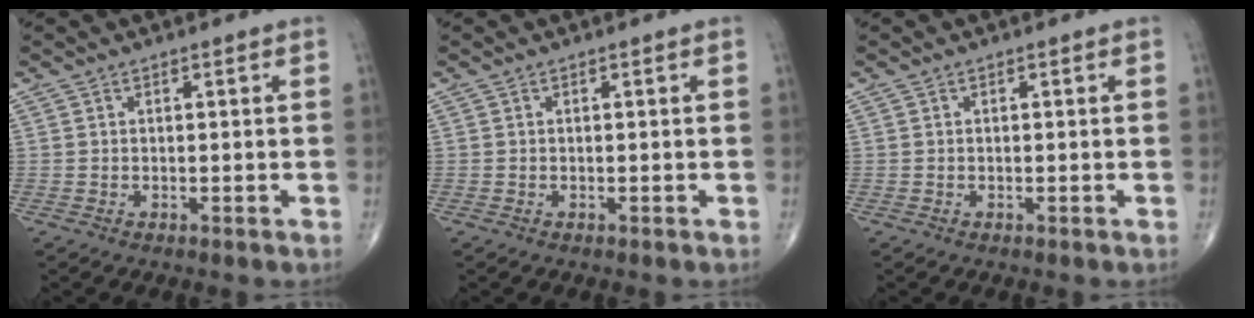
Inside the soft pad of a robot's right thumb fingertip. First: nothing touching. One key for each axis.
{"total": 0.0}
{"total": 0.0}